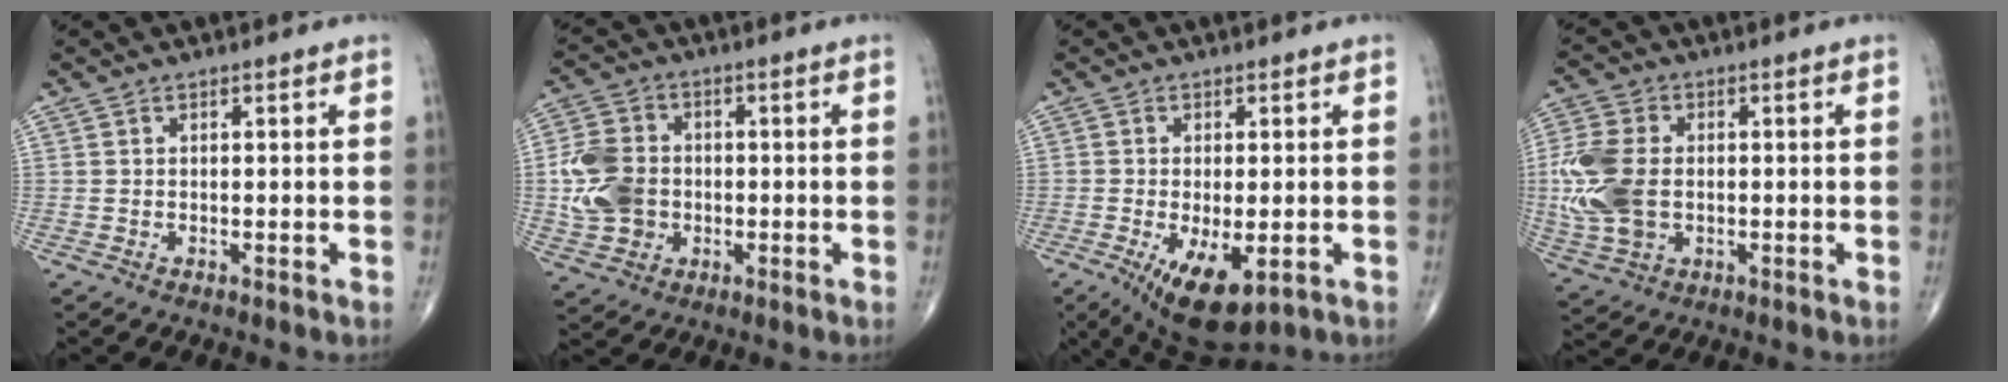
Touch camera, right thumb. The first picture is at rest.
{"total": 10.7, "force": [-0.8, 8.8, 6.0], "torque": [-0.107, 0.012, -0.015]}
{"total": 10.5, "force": [-3.9, 4.5, 8.6], "torque": [-0.141, -0.016, -0.052]}
{"total": 12.9, "force": [-0.4, 8.8, 9.5], "torque": [-0.215, 0.002, -0.003]}